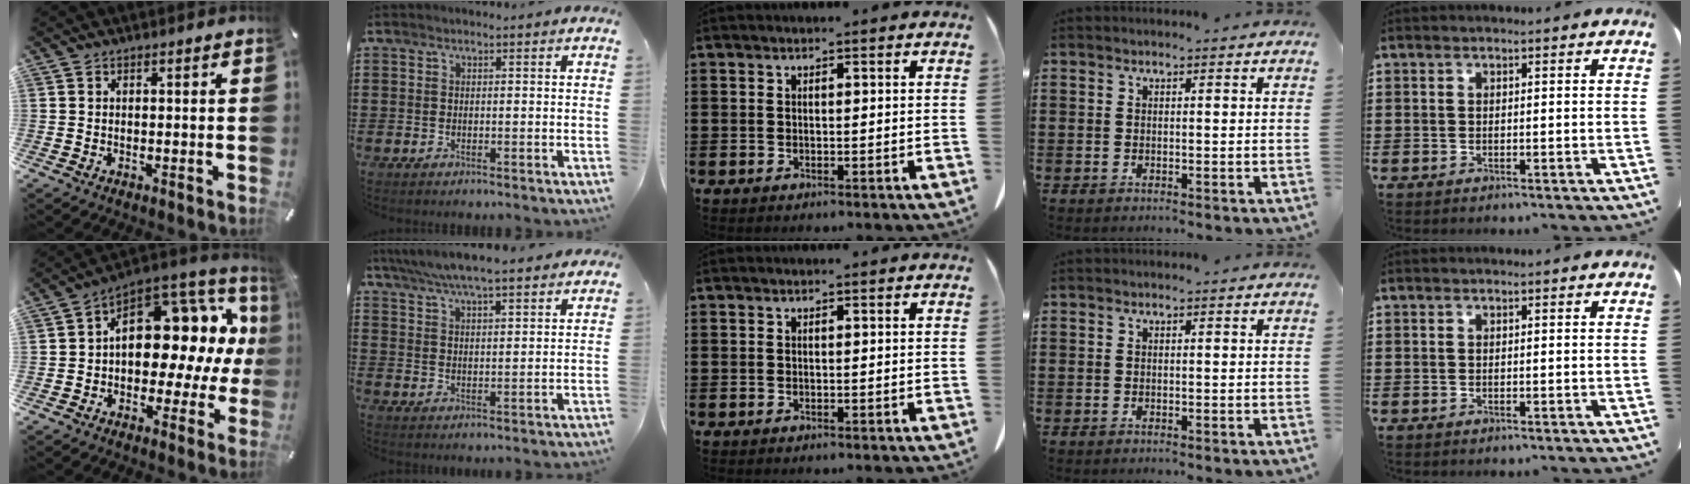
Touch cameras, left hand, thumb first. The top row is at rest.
{"thumb": {"total": 15.9, "force": [4.5, 10.9, 10.7], "torque": [-0.120, -0.057, 0.074]}, "index": {"total": 5.9, "force": [5.4, 0.6, 2.4], "torque": [-0.066, -0.016, 0.095]}}